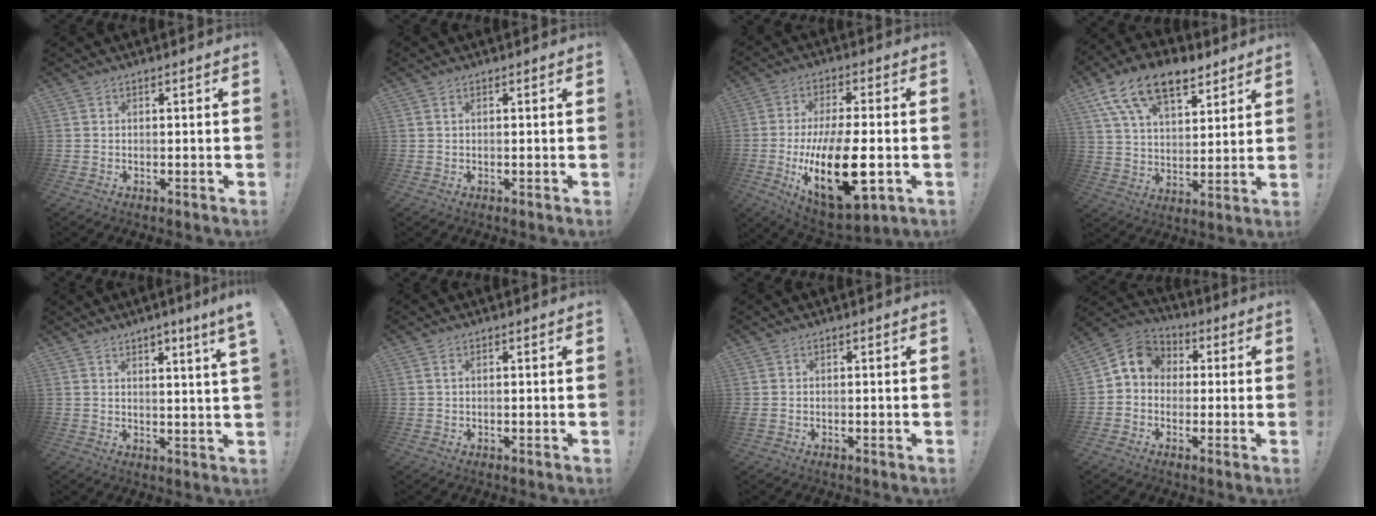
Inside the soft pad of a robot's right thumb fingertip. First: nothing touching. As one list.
[{"total": 0.7, "force": [0.4, 0.2, 0.6], "torque": [-0.017, 0.004, 0.008]}, {"total": 22.6, "force": [-4.4, 9.8, 19.9], "torque": [-0.351, -0.002, -0.060]}, {"total": 16.5, "force": [10.4, 8.6, 9.5], "torque": [-0.170, -0.052, 0.190]}, {"total": 4.9, "force": [2.9, -0.8, 3.8], "torque": [-0.047, -0.021, 0.043]}, {"total": 1.1, "force": [0.5, 0.3, 1.0], "torque": [-0.025, 0.004, 0.009]}, {"total": 0.6, "force": [0.3, 0.3, 0.4], "torque": [-0.005, 0.001, 0.005]}, {"total": 7.9, "force": [0.7, 6.9, 3.8], "torque": [-0.053, 0.012, 0.019]}]